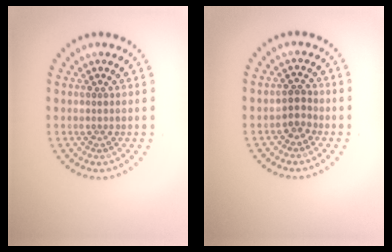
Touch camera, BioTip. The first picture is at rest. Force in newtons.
{"total": 1.7, "press": 1.4, "slide": 0.9}